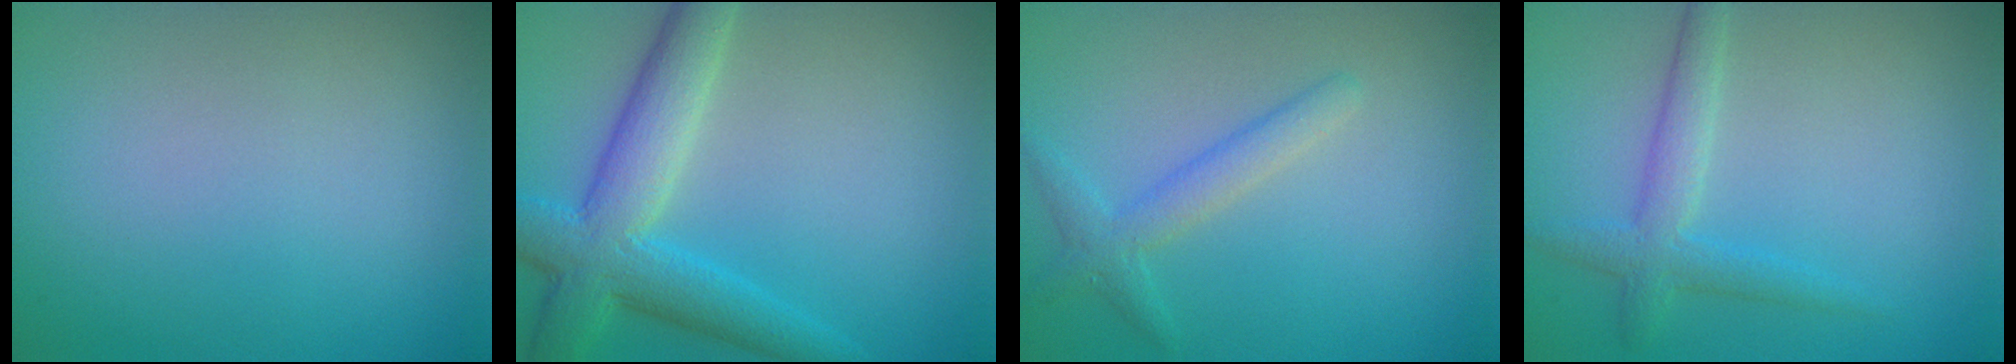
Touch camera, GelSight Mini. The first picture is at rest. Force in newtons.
{"total": 5.4, "press": 5.4, "slide": 0.4}
{"total": 2.3, "press": 2.3, "slide": 0.1}
{"total": 2.8, "press": 2.8, "slide": 0.1}